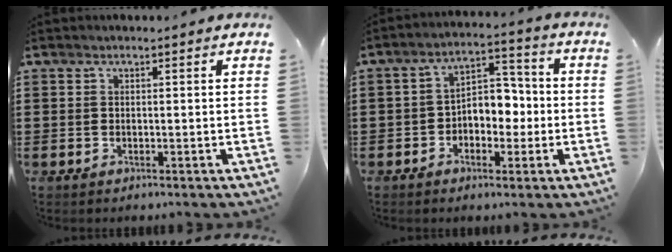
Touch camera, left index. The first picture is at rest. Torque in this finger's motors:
{"motor_torque": [0.77, 0.51, 0.62, 0.10]}